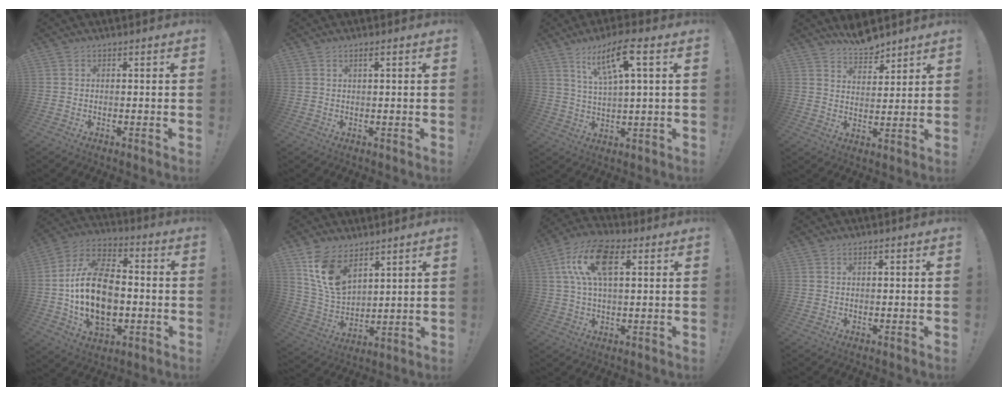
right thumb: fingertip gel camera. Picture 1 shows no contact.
{"total": 1.6, "force": [0.6, 0.0, 1.4], "torque": [-0.029, 0.000, 0.009]}
{"total": 12.3, "force": [5.9, 2.5, 10.5], "torque": [-0.189, -0.014, 0.096]}
{"total": 7.1, "force": [6.5, 2.2, 1.7], "torque": [-0.026, -0.050, 0.121]}
{"total": 21.7, "force": [-2.5, 14.1, 16.3], "torque": [-0.290, 0.019, -0.037]}
{"total": 13.2, "force": [8.4, 7.2, 7.1], "torque": [-0.144, -0.047, 0.166]}
{"total": 14.1, "force": [4.6, 6.7, 11.4], "torque": [-0.222, 0.003, 0.083]}
{"total": 0.9, "force": [0.3, 0.0, 0.8], "torque": [-0.025, 0.004, 0.006]}